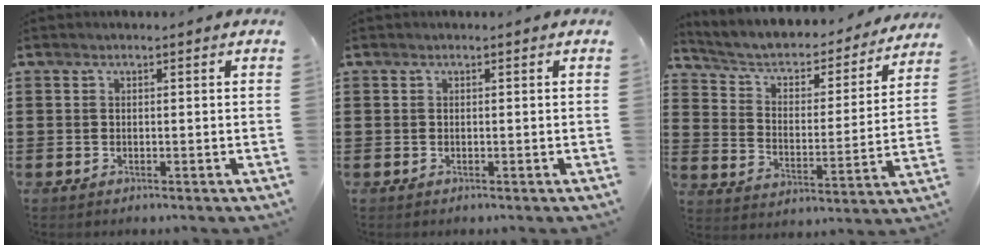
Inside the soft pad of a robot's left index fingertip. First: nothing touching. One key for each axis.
{"total": 0.0}
{"total": 4.0, "fx": 2.8, "fy": 2.2, "fz": 1.9, "tx": -0.057, "ty": -0.021, "tz": 0.037}